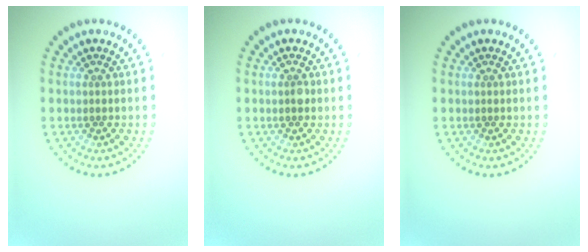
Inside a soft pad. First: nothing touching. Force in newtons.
{"total": 0.9, "press": 0.9, "slide": 0.1}
{"total": 0.0}